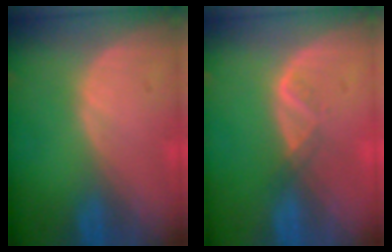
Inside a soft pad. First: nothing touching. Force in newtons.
{"total": 1.6, "press": 1.5, "slide": 0.7}